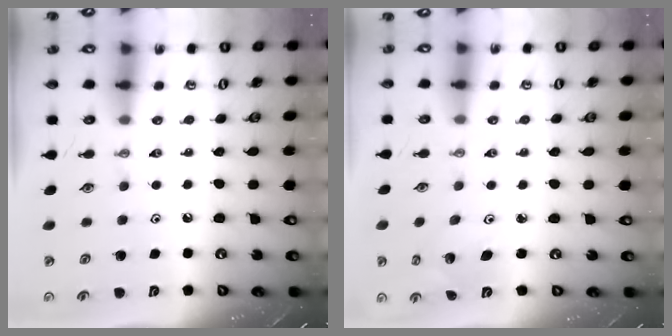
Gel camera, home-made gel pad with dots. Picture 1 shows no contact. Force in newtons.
{"total": 3.2, "press": 3.1, "slide": 0.3}